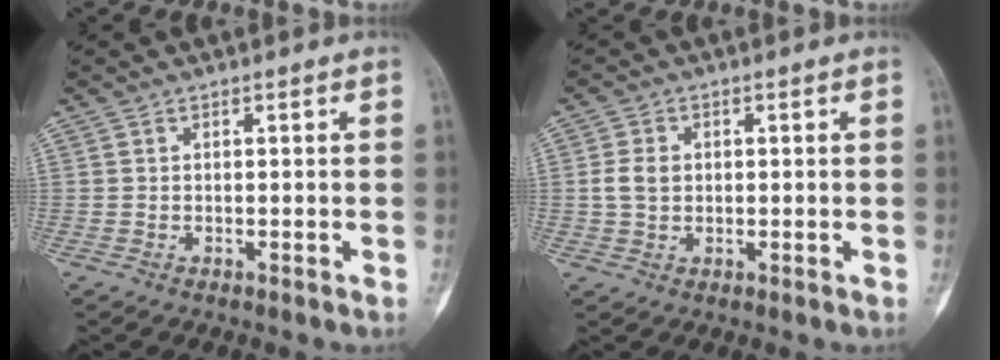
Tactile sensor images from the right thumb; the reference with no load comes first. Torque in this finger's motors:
{"motor_torque": [0.55, 0.36, 0.28, -0.32, 0.06]}